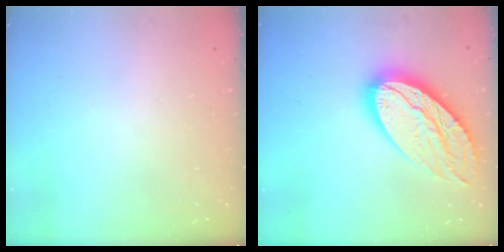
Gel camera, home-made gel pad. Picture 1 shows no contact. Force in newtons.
{"total": 21.4, "press": 21.3, "slide": 1.8}